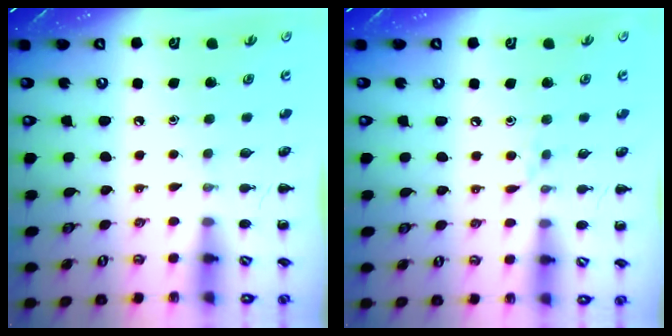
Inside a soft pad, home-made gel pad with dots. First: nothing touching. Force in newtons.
{"total": 5.9, "press": 5.5, "slide": 2.0}